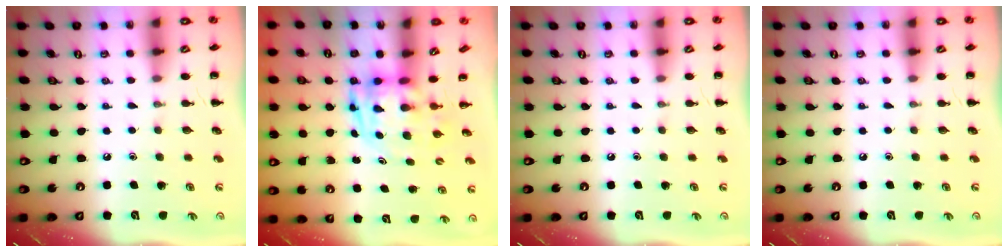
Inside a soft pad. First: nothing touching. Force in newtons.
{"total": 3.3, "press": 3.3, "slide": 0.7}
{"total": 0.0}
{"total": 0.0}